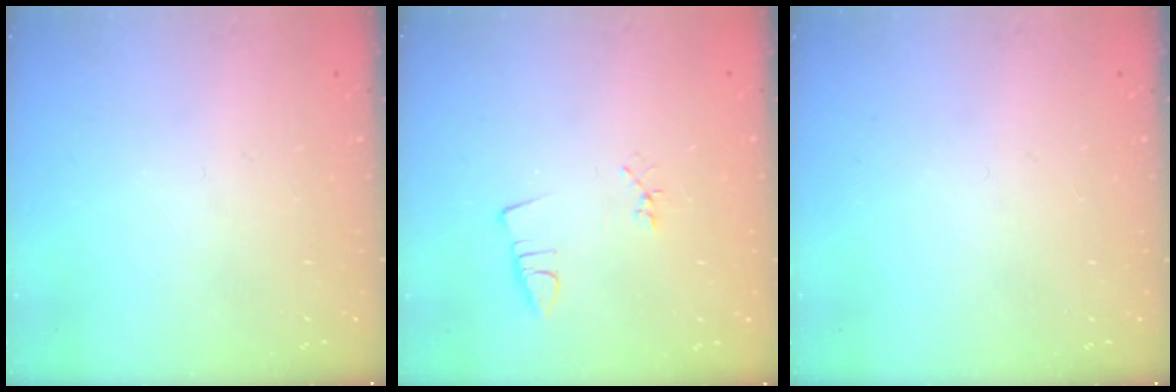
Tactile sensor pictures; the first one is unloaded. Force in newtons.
{"total": 2.2, "press": 1.7, "slide": 1.4}
{"total": 0.0}